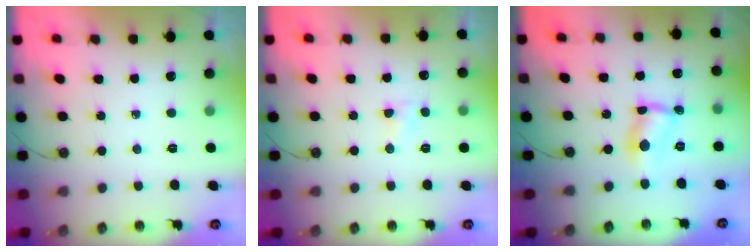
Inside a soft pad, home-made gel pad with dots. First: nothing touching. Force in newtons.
{"total": 3.8, "press": 3.8, "slide": 0.4}
{"total": 5.1, "press": 5.1, "slide": 0.3}